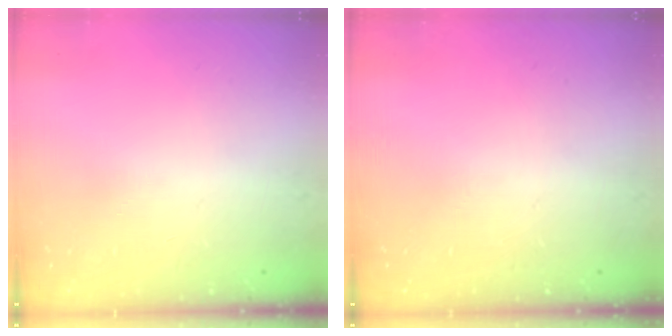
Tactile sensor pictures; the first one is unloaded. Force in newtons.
{"total": 0.0}